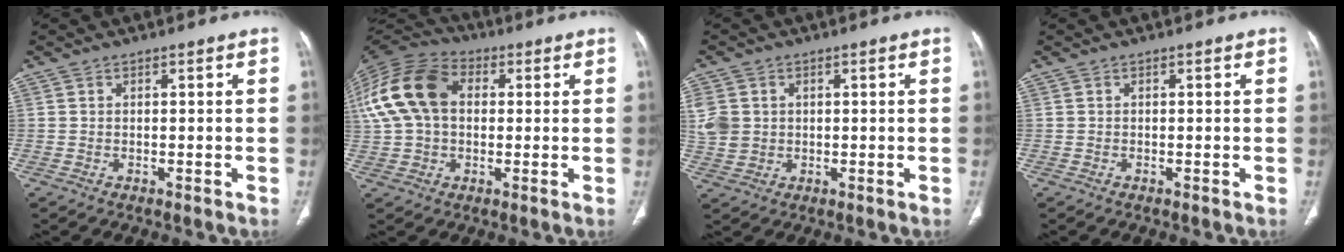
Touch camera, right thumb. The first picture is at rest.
{"total": 17.9, "force": [3.2, 12.3, 12.5], "torque": [-0.261, 0.031, 0.053]}
{"total": 8.0, "force": [1.4, 6.9, 3.9], "torque": [-0.092, 0.001, 0.038]}
{"total": 0.0}